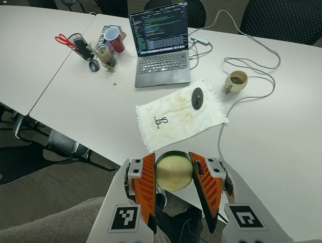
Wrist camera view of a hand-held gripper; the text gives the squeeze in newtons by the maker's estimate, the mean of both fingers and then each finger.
{"total": 9.4, "left": 9.1, "right": 9.6}